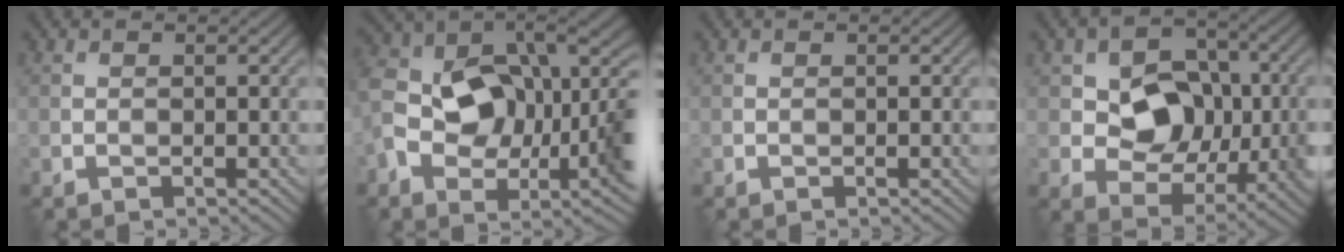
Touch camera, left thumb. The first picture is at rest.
{"total": 14.6, "force": [-1.5, 9.9, 10.7], "torque": [-0.192, -0.022, -0.022]}
{"total": 0.0}
{"total": 9.0, "force": [0.4, 6.8, 5.9], "torque": [-0.109, -0.008, 0.001]}